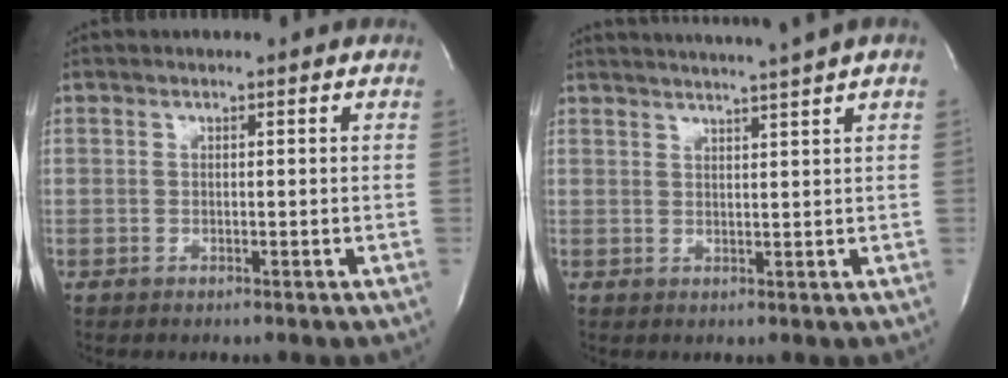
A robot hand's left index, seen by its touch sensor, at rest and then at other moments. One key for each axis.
{"total": 8.0, "fx": 6.9, "fy": -2.0, "fz": 3.4, "tx": -0.048, "ty": 0.000, "tz": 0.087}